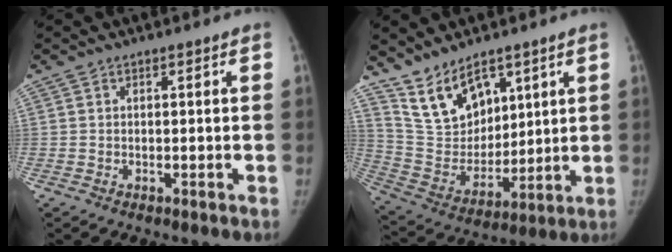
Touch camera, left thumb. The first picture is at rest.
{"total": 13.0, "force": [8.7, 7.5, 6.0], "torque": [-0.079, -0.053, 0.189]}